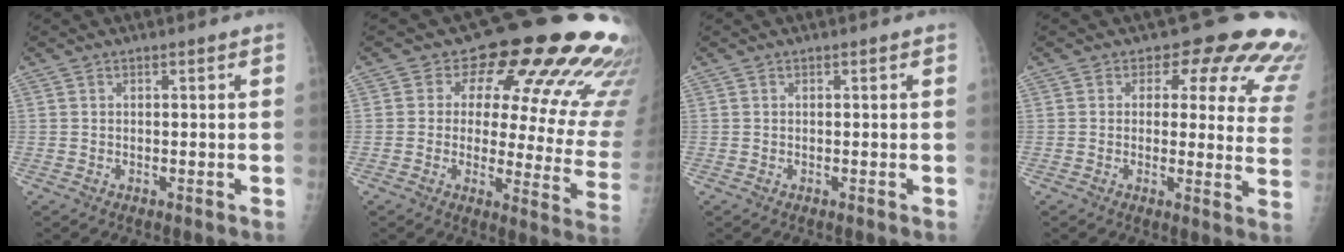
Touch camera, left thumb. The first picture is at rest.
{"total": 22.4, "force": [13.1, 10.1, 15.1], "torque": [-0.146, -0.051, 0.145]}
{"total": 0.0}
{"total": 15.0, "force": [11.3, 7.1, 6.9], "torque": [-0.016, -0.058, 0.093]}